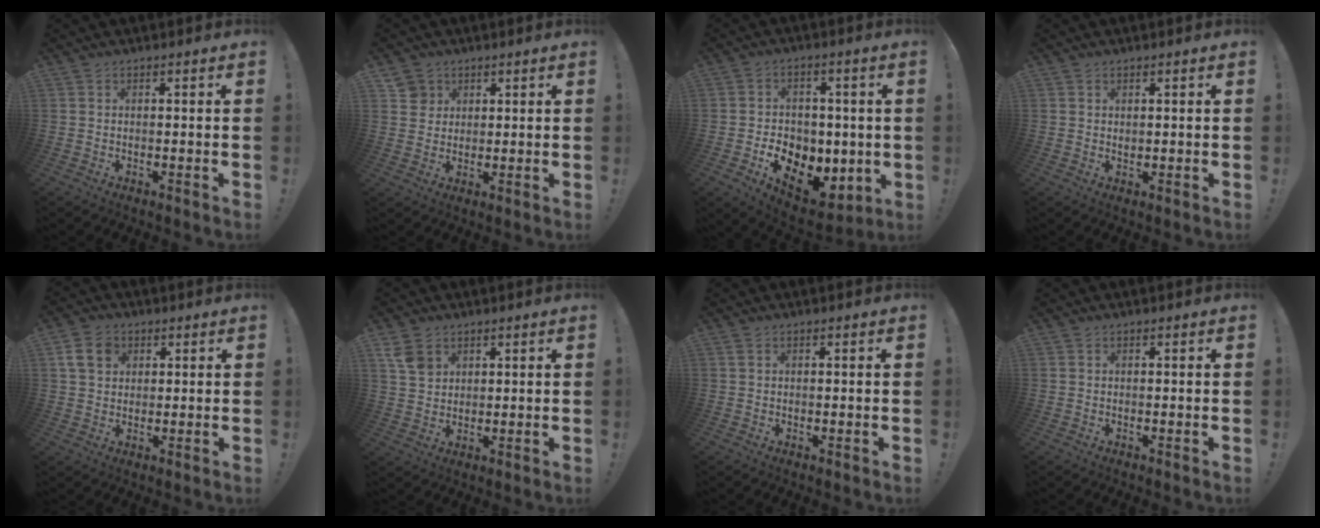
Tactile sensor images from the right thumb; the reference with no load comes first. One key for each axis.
{"total": 4.7, "fx": 2.5, "fy": 4.0, "fz": 0.3, "tx": 0.008, "ty": -0.015, "tz": 0.044}
{"total": 12.3, "fx": -3.9, "fy": 9.6, "fz": 6.7, "tx": -0.087, "ty": 0.020, "tz": -0.056}
{"total": 0.6, "fx": 0.5, "fy": 0.3, "fz": 0.2, "tx": 0.004, "ty": -0.004, "tz": 0.008}
{"total": 8.4, "fx": 3.4, "fy": 6.4, "fz": 4.3, "tx": -0.072, "ty": -0.002, "tz": 0.072}
{"total": 6.3, "fx": 3.3, "fy": 4.7, "fz": 2.7, "tx": -0.039, "ty": -0.011, "tz": 0.067}
{"total": 0.8, "fx": 0.4, "fy": 0.5, "fz": 0.5, "tx": -0.012, "ty": 0.003, "tz": 0.008}
{"total": 0.0}